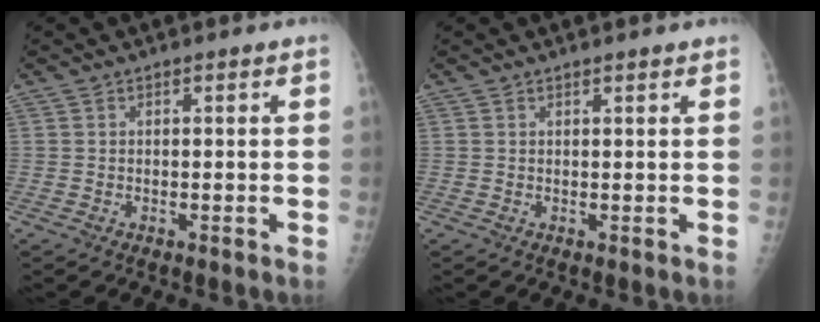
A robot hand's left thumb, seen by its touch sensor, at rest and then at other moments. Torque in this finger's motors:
{"motor_torque": [-0.22, -0.05, -0.23, -0.23, 0.03]}